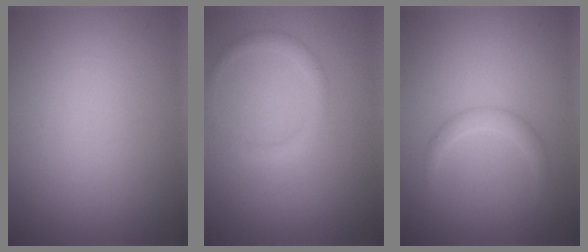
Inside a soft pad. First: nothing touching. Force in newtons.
{"total": 1.4, "press": 1.4, "slide": 0.0}
{"total": 0.9, "press": 0.9, "slide": 0.0}